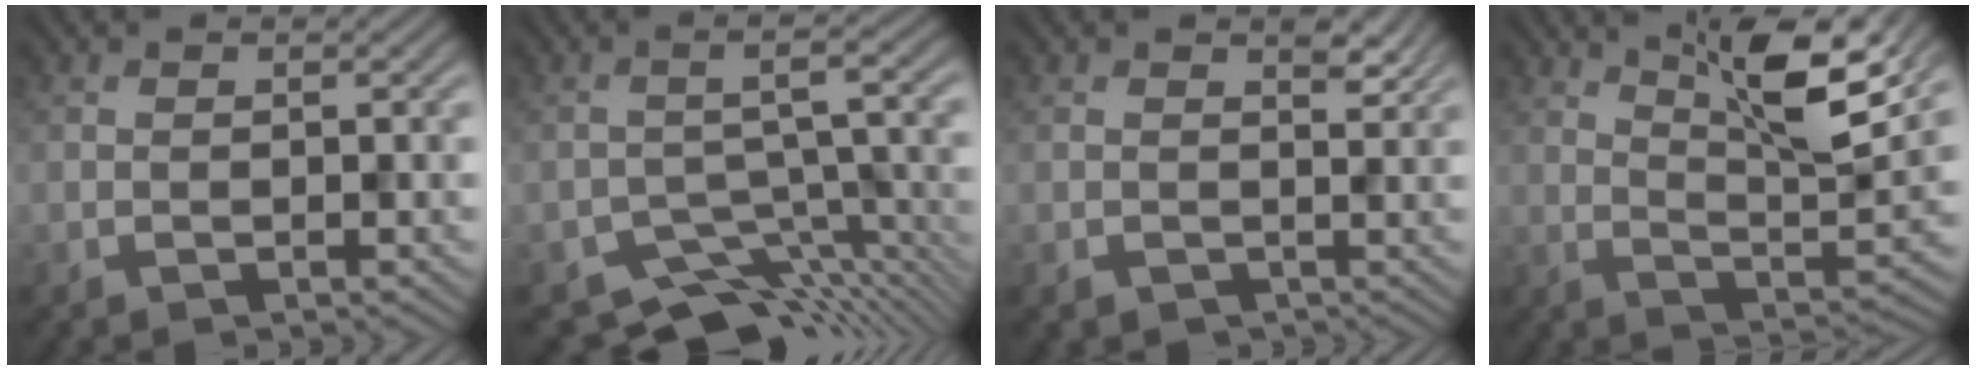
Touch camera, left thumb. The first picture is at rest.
{"total": 9.0, "force": [-7.0, 3.1, 4.7], "torque": [-0.076, -0.017, -0.105]}
{"total": 2.0, "force": [1.0, 1.6, 0.6], "torque": [-0.018, -0.014, 0.014]}
{"total": 11.1, "force": [6.5, 2.3, 8.7], "torque": [-0.143, -0.010, 0.109]}